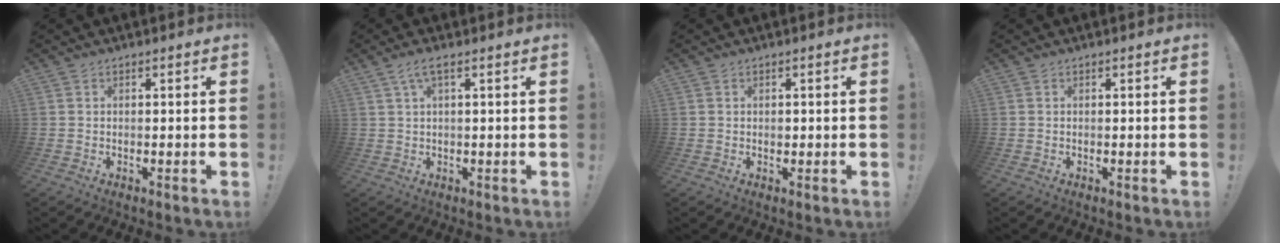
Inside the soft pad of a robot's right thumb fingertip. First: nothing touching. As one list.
[{"total": 3.6, "force": [1.4, 0.3, 3.3], "torque": [-0.060, -0.005, 0.024]}, {"total": 0.9, "force": [-0.2, 0.8, 0.3], "torque": [-0.010, 0.005, -0.004]}, {"total": 0.0}]